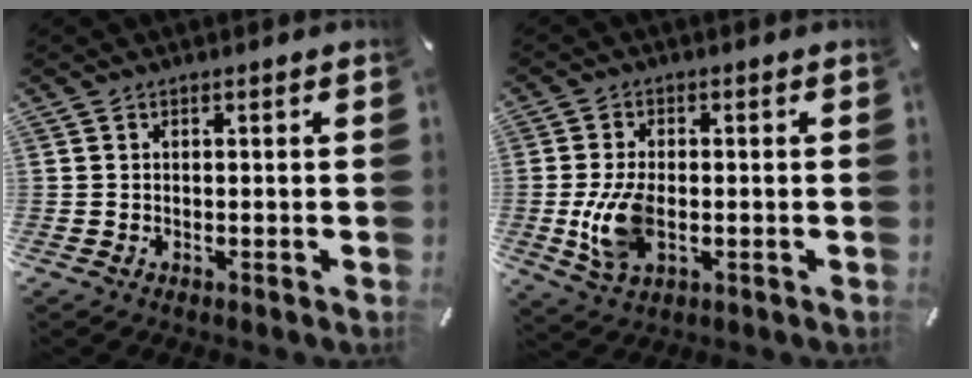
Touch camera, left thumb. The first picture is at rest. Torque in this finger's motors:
{"motor_torque": [0.74, 1.28, 0.28, -0.21, 0.12]}